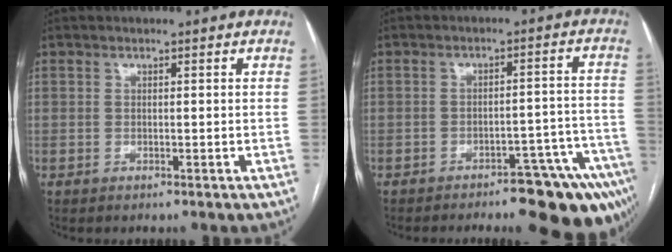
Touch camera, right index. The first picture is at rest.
{"total": 13.7, "force": [-11.2, 3.0, 7.4], "torque": [-0.010, 0.040, -0.135]}